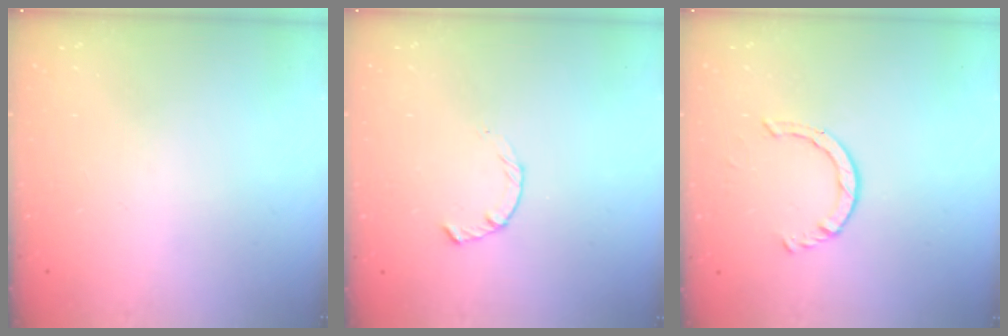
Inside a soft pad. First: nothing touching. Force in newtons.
{"total": 2.3, "press": 2.2, "slide": 0.4}
{"total": 2.9, "press": 2.9, "slide": 0.4}